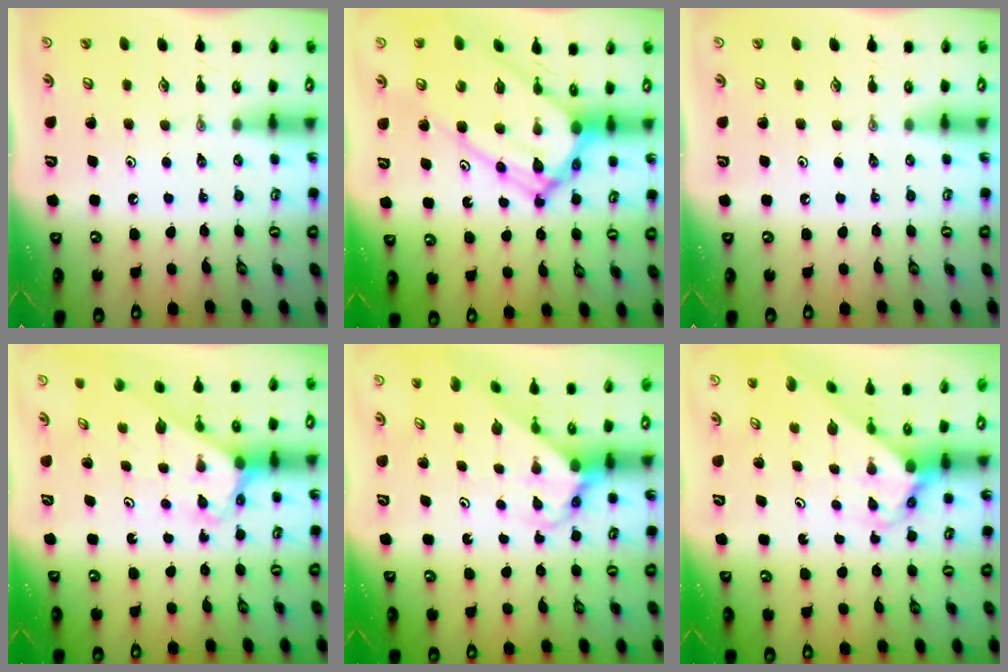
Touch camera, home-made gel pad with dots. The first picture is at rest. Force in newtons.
{"total": 18.9, "press": 18.8, "slide": 1.7}
{"total": 0.0}
{"total": 2.7, "press": 2.7, "slide": 0.2}
{"total": 3.7, "press": 3.7, "slide": 0.1}
{"total": 3.6, "press": 3.6, "slide": 0.3}